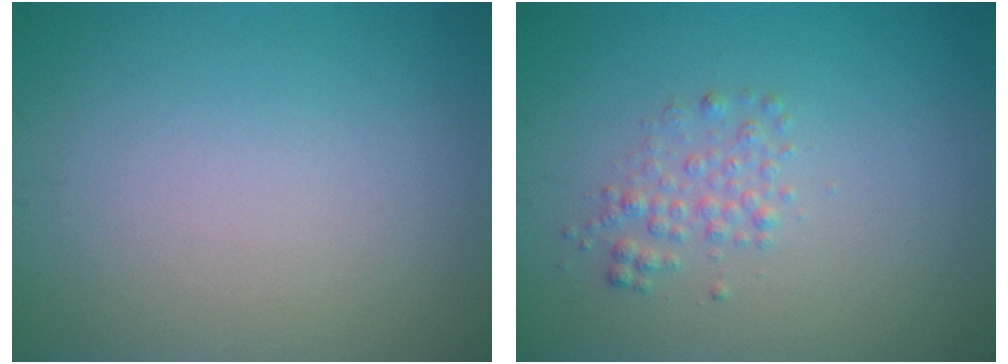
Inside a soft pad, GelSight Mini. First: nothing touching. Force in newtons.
{"total": 1.8, "press": 1.8, "slide": 0.0}